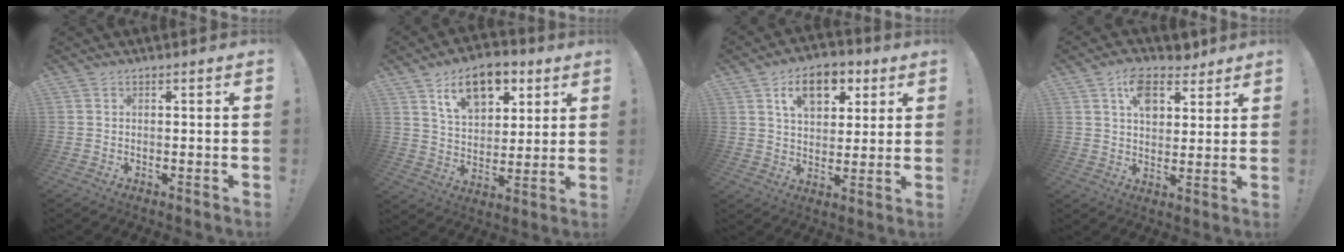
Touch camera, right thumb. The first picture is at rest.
{"total": 14.7, "force": [8.4, 8.9, 8.2], "torque": [-0.117, -0.038, 0.151]}
{"total": 11.8, "force": [5.7, 7.7, 6.9], "torque": [-0.103, -0.010, 0.104]}
{"total": 10.5, "force": [5.8, 6.5, 5.9], "torque": [-0.086, -0.021, 0.106]}